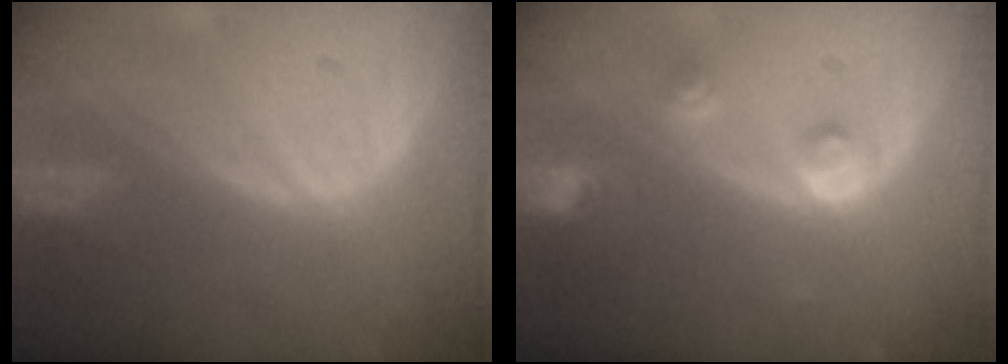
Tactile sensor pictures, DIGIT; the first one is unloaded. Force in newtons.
{"total": 3.0, "press": 2.8, "slide": 1.2}